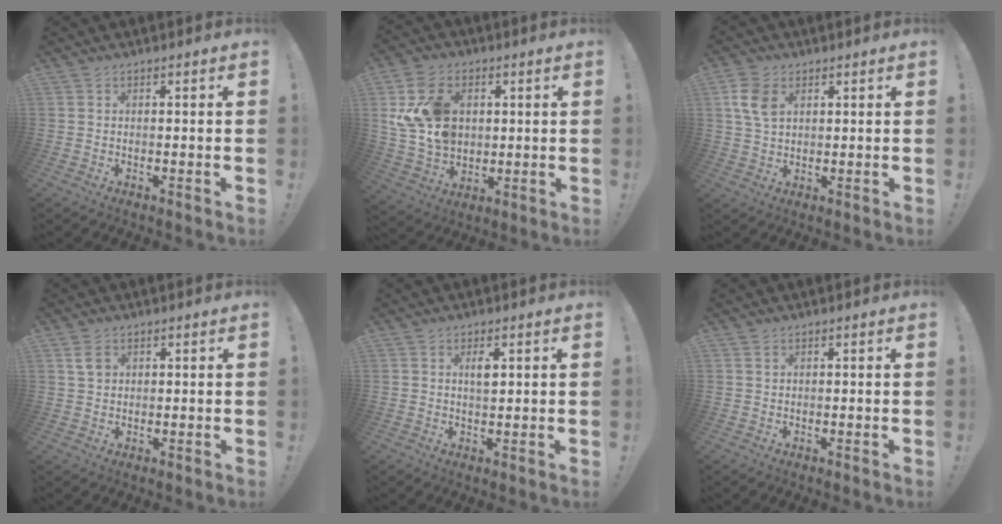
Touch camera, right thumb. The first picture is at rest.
{"total": 16.9, "force": [4.0, 12.9, 10.2], "torque": [-0.193, -0.012, 0.082]}
{"total": 8.6, "force": [3.0, 5.9, 5.5], "torque": [-0.107, 0.001, 0.057]}
{"total": 3.4, "force": [1.5, 2.4, 1.8], "torque": [-0.015, -0.005, 0.025]}
{"total": 2.8, "force": [1.0, 0.9, 2.5], "torque": [-0.029, -0.007, 0.010]}
{"total": 0.8, "force": [0.5, 0.5, 0.4], "torque": [-0.009, 0.001, 0.009]}